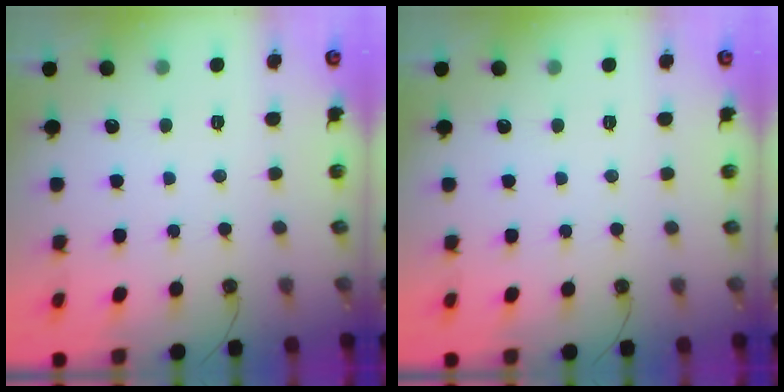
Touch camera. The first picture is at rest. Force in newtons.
{"total": 0.0}